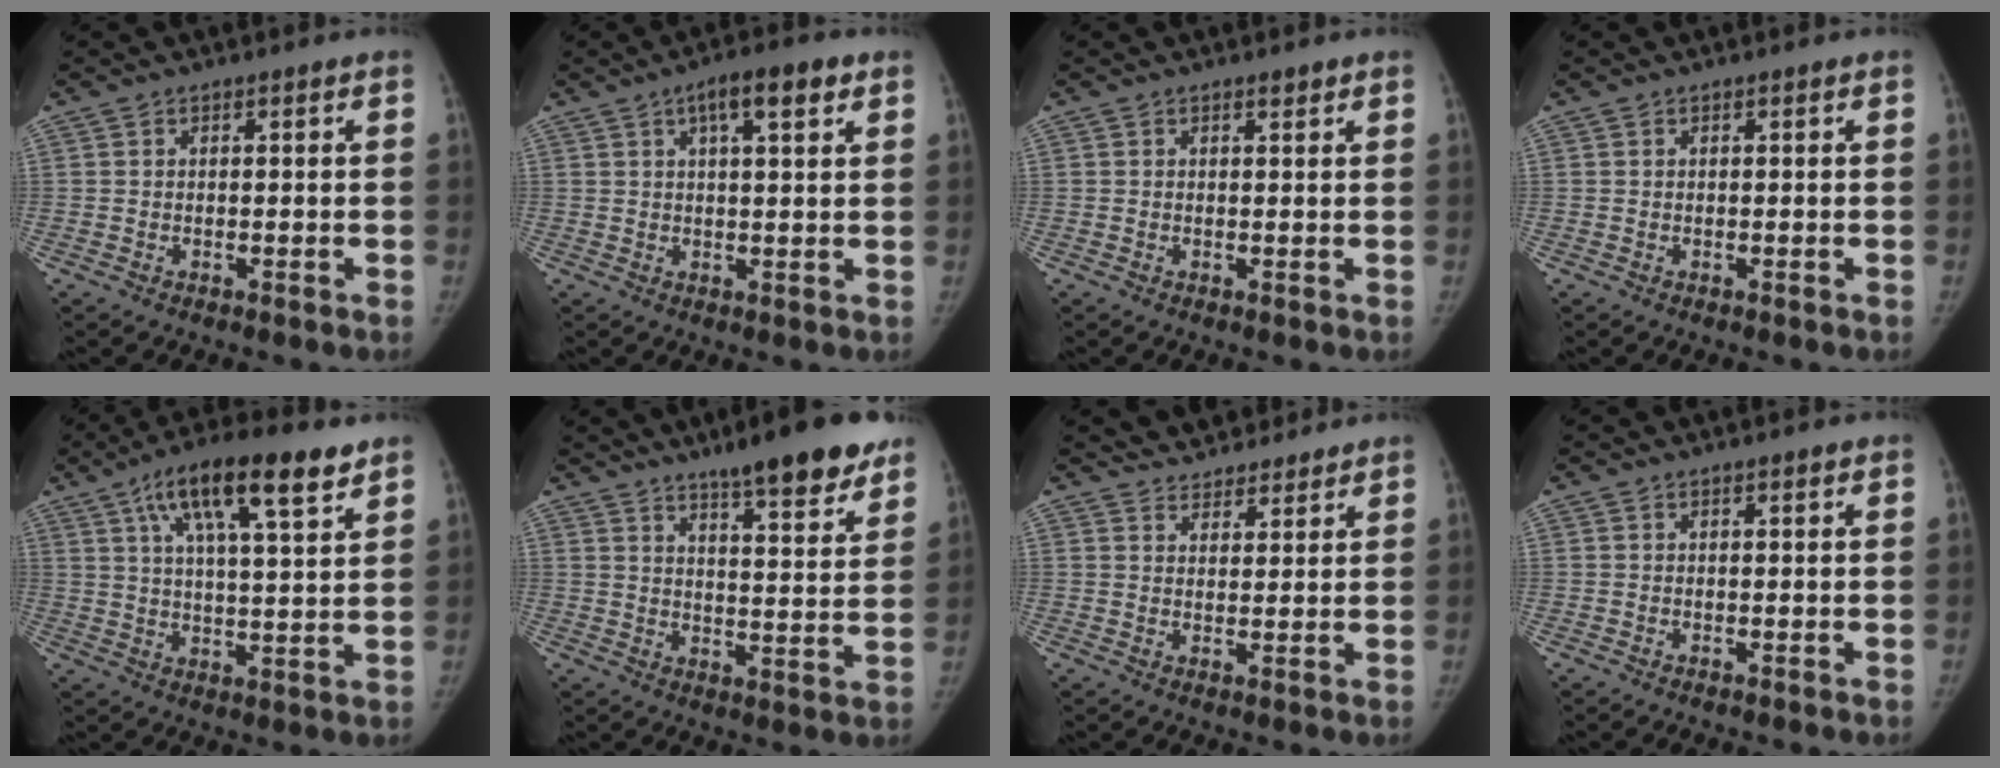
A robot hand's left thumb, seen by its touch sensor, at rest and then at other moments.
{"total": 7.3, "force": [3.6, 2.2, 5.9], "torque": [-0.082, -0.001, 0.052]}
{"total": 0.9, "force": [0.7, 0.3, 0.4], "torque": [-0.005, -0.005, 0.011]}
{"total": 0.0}
{"total": 16.6, "force": [9.3, 4.8, 12.9], "torque": [-0.195, -0.018, 0.152]}
{"total": 15.4, "force": [11.2, 3.2, 10.1], "torque": [-0.108, -0.055, 0.160]}
{"total": 7.5, "force": [6.9, 2.8, 0.9], "torque": [0.014, -0.020, 0.104]}
{"total": 0.8, "force": [0.6, 0.1, 0.4], "torque": [-0.003, -0.003, 0.010]}